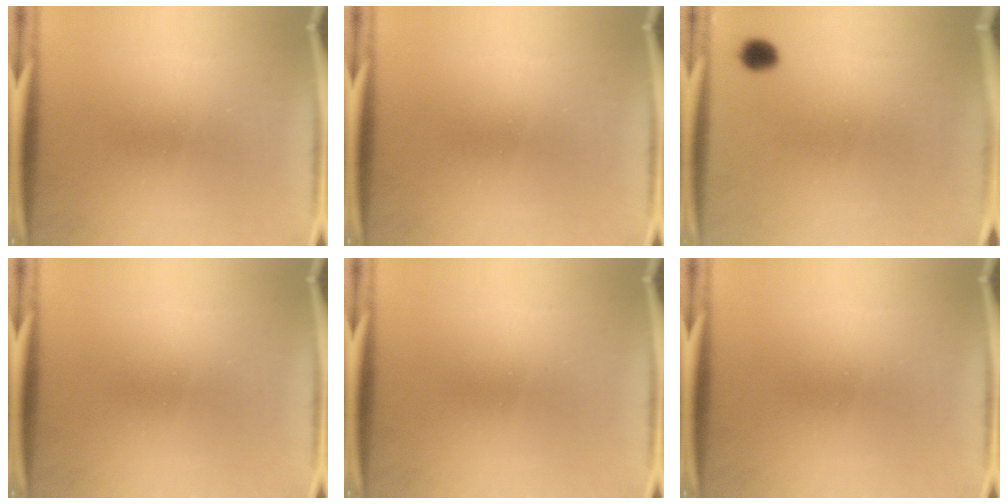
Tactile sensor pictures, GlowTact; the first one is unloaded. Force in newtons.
{"total": 0.0}
{"total": 2.2}
{"total": 0.0}
{"total": 0.0}
{"total": 0.0}